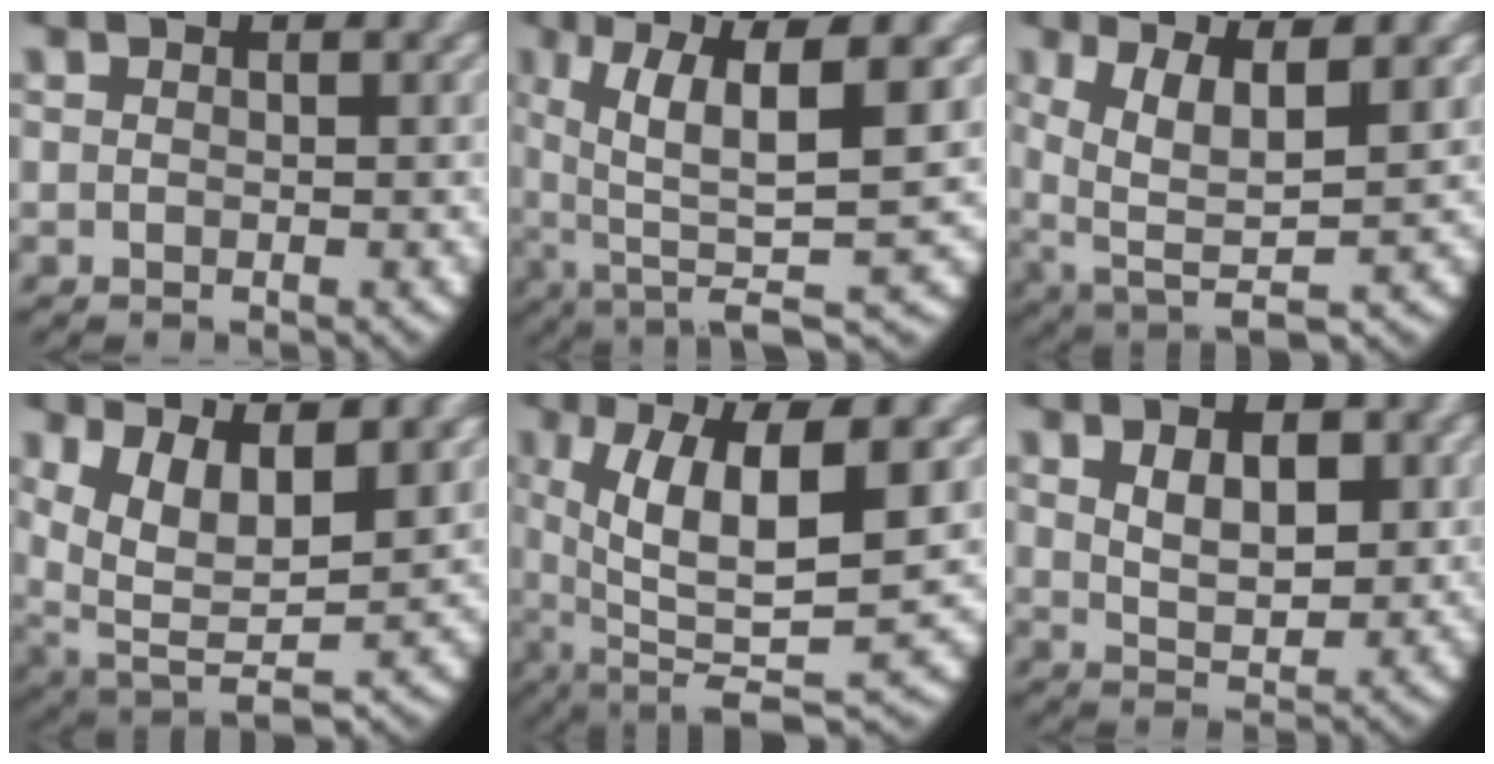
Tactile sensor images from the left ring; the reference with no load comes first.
{"total": 9.7, "force": [1.0, 4.1, 8.7], "torque": [-0.147, -0.014, 0.028]}
{"total": 8.1, "force": [0.2, 4.7, 6.5], "torque": [-0.138, -0.043, 0.031]}
{"total": 11.1, "force": [0.5, 8.2, 7.4], "torque": [-0.182, -0.064, 0.030]}
{"total": 11.7, "force": [-0.5, 5.2, 10.4], "torque": [-0.182, -0.027, 0.015]}
{"total": 5.4, "force": [1.3, 3.2, 4.1], "torque": [-0.060, -0.008, 0.024]}